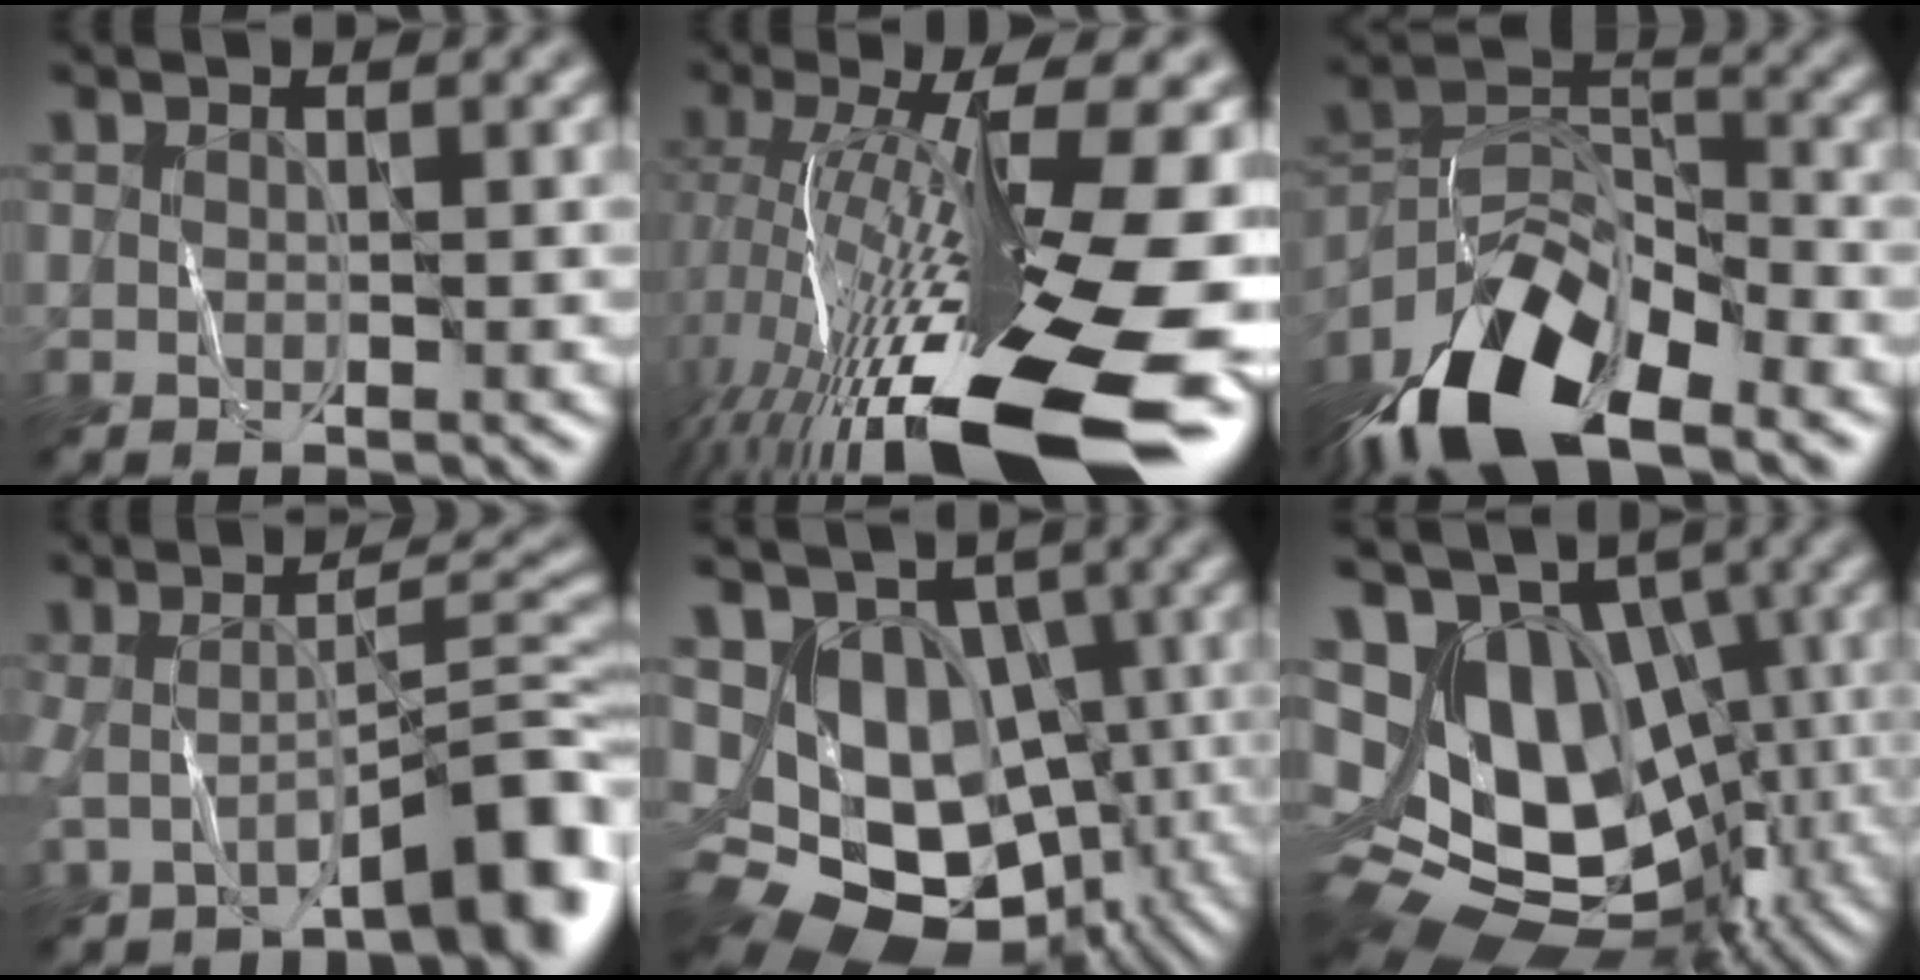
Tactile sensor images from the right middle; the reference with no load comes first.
{"total": 17.9, "force": [-5.7, 3.7, 16.6], "torque": [-0.296, -0.002, -0.101]}
{"total": 12.7, "force": [-8.6, 5.4, 7.6], "torque": [-0.143, 0.000, -0.169]}
{"total": 6.8, "force": [-3.2, 1.4, 5.8], "torque": [-0.087, 0.008, -0.059]}
{"total": 10.8, "force": [-1.1, 8.7, 6.3], "torque": [-0.067, -0.007, -0.017]}
{"total": 12.8, "force": [1.0, 9.2, 8.8], "torque": [-0.143, 0.001, 0.029]}